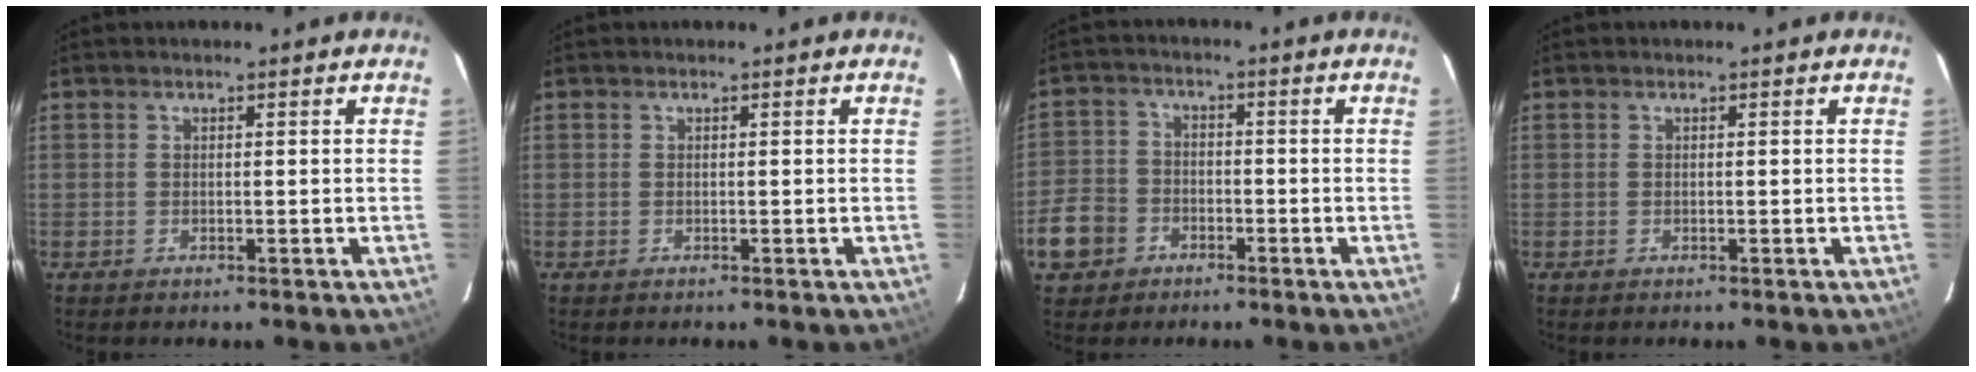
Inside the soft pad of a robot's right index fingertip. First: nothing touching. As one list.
[{"total": 0.0}, {"total": 8.6, "force": [-4.1, 7.0, 2.8], "torque": [-0.077, 0.019, -0.078]}, {"total": 0.0}]